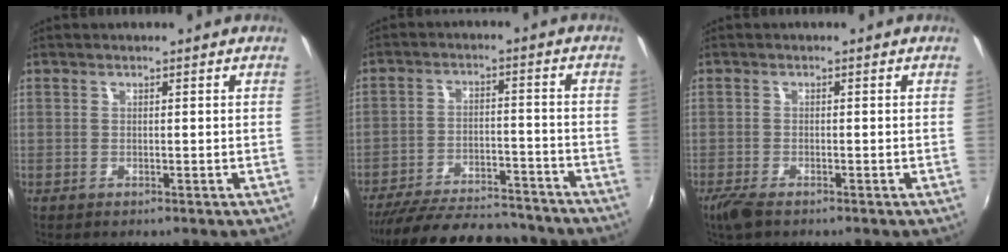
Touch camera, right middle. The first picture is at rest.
{"total": 22.2, "force": [-19.3, 5.9, 9.1], "torque": [-0.179, -0.009, -0.269]}
{"total": 3.4, "force": [-2.5, 1.0, 2.1], "torque": [-0.053, -0.012, -0.049]}